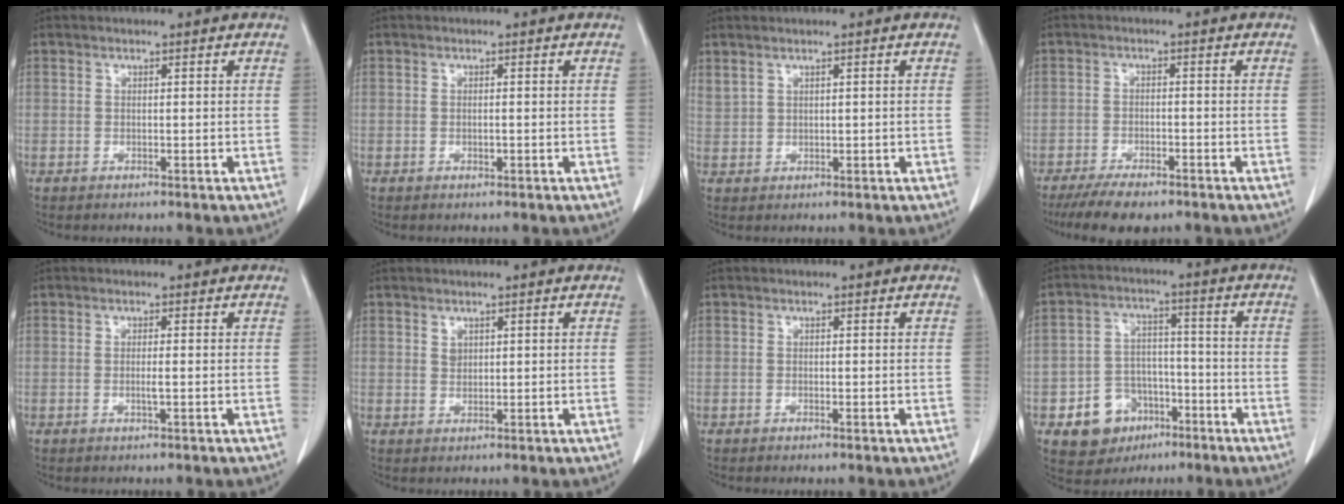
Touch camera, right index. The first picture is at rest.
{"total": 0.7, "force": [-0.1, 0.2, 0.6], "torque": [-0.014, -0.001, -0.001]}
{"total": 1.8, "force": [1.4, 0.8, 0.8], "torque": [-0.024, 0.009, 0.039]}
{"total": 6.9, "force": [-5.4, 2.1, 3.8], "torque": [-0.061, -0.011, -0.088]}
{"total": 1.2, "force": [-0.3, -0.1, 1.2], "torque": [-0.025, -0.003, -0.005]}
{"total": 1.2, "force": [0.7, 0.7, 0.6], "torque": [-0.010, 0.001, 0.015]}
{"total": 0.0}
{"total": 8.9, "force": [-4.2, 7.2, 3.1], "torque": [-0.056, 0.020, -0.058]}